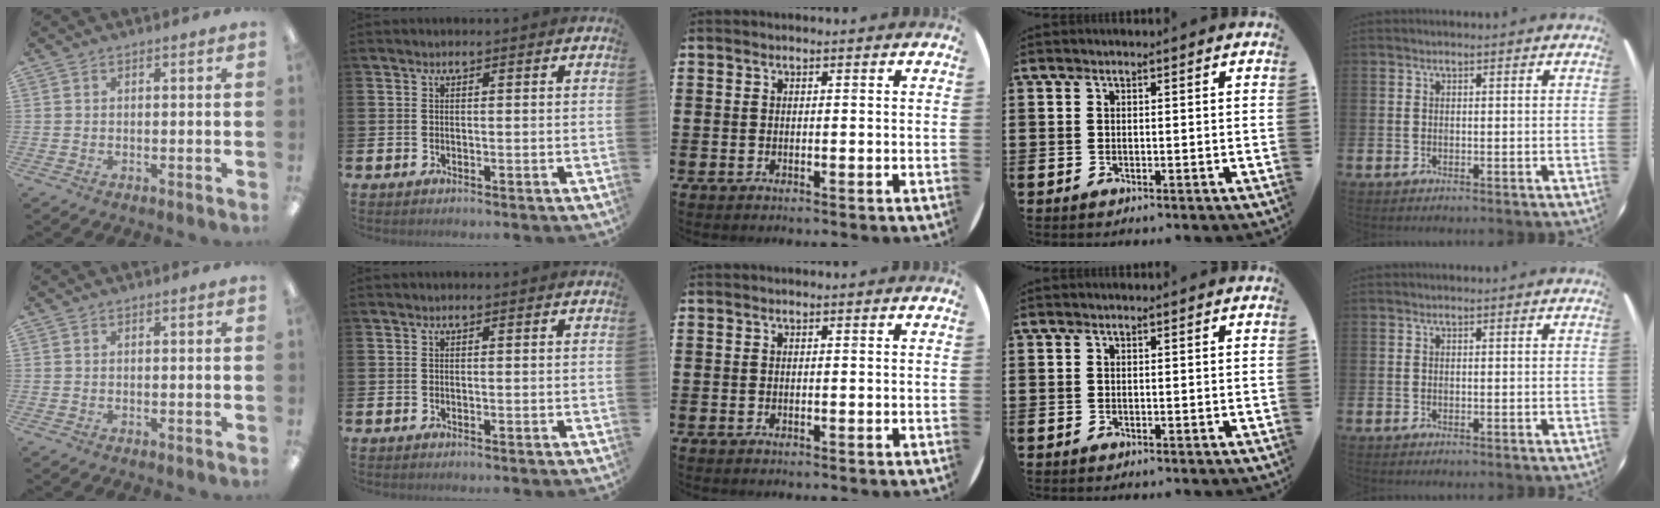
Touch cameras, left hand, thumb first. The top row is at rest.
{}